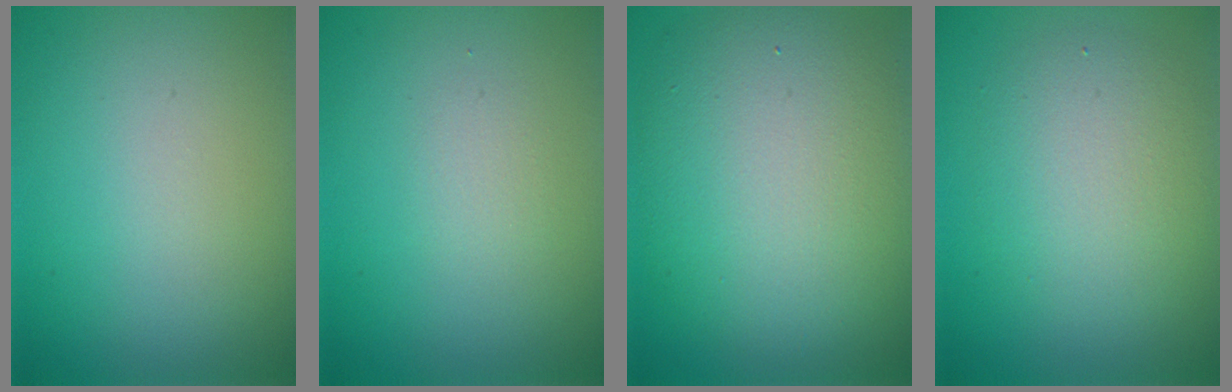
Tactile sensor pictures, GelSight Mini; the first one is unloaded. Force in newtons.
{"total": 1.0, "press": 1.0, "slide": 0.1}
{"total": 10.5, "press": 10.5, "slide": 0.2}
{"total": 4.3, "press": 4.3, "slide": 0.3}